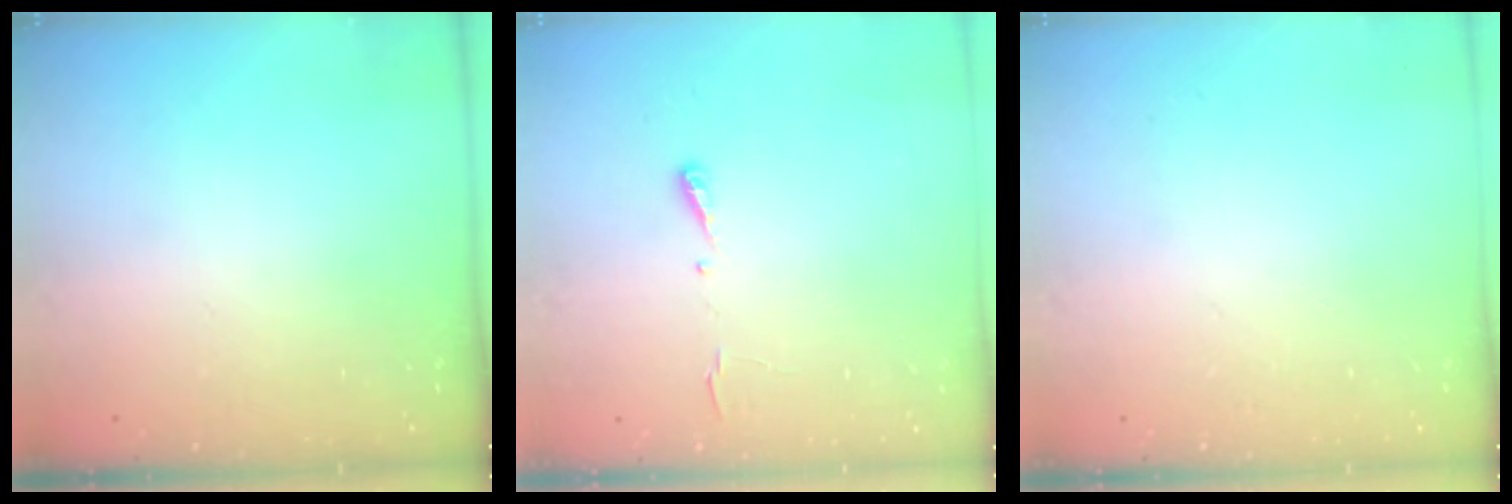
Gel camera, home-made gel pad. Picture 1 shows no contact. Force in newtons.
{"total": 4.4, "press": 4.3, "slide": 0.7}
{"total": 0.0}